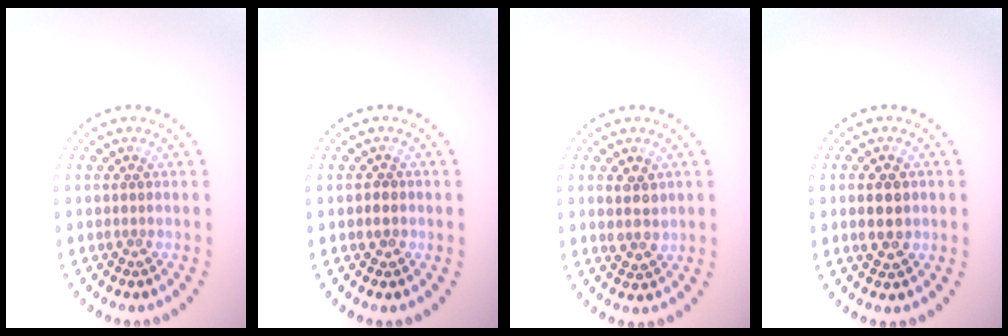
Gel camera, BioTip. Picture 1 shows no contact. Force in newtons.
{"total": 0.9, "press": 0.8, "slide": 0.3}
{"total": 2.4, "press": 2.2, "slide": 1.0}
{"total": 2.7, "press": 2.7, "slide": 0.3}